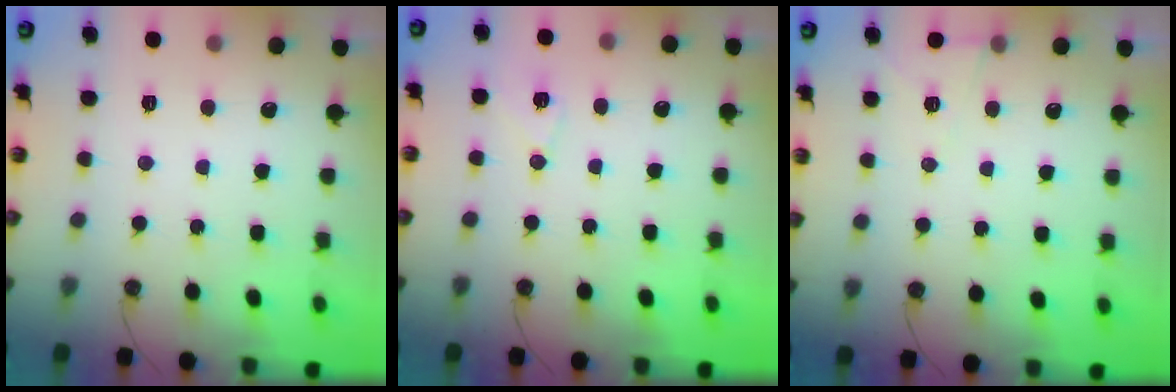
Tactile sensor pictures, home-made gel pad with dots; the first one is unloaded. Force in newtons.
{"total": 7.2, "press": 7.2, "slide": 0.1}
{"total": 5.8, "press": 3.7, "slide": 4.5}